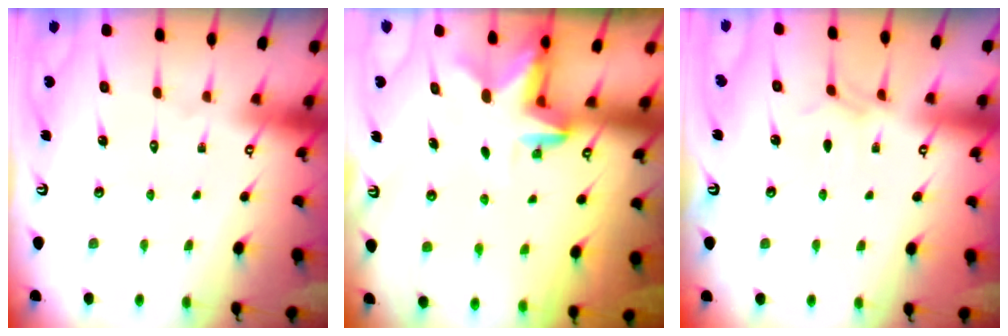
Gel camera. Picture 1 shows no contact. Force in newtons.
{"total": 2.6, "press": 2.5, "slide": 0.5}
{"total": 3.1, "press": 3.1, "slide": 0.5}